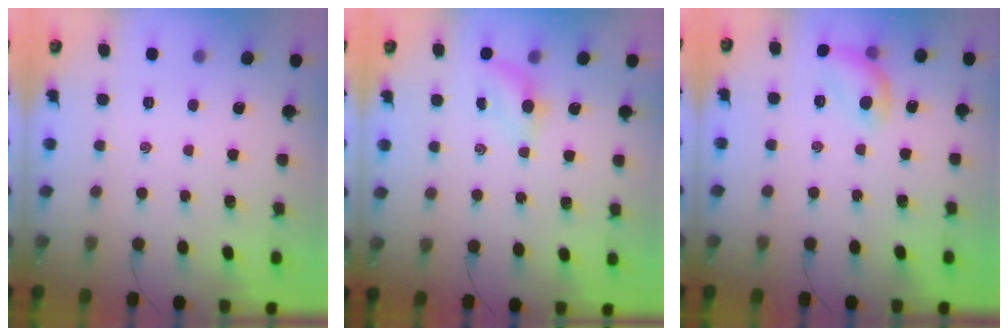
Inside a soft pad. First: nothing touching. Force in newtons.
{"total": 5.8, "press": 5.7, "slide": 0.9}
{"total": 10.2, "press": 10.2, "slide": 0.4}